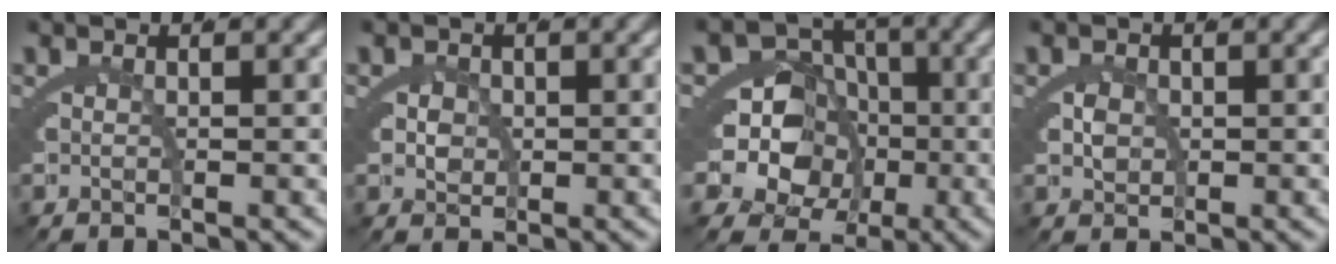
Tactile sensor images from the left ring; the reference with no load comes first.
{"total": 2.4, "force": [-0.2, 2.1, 1.2], "torque": [-0.030, -0.015, 0.003]}
{"total": 13.3, "force": [-2.5, 11.0, 7.0], "torque": [-0.140, -0.065, -0.031]}
{"total": 1.2, "force": [0.0, 0.8, 0.9], "torque": [-0.020, -0.012, 0.008]}